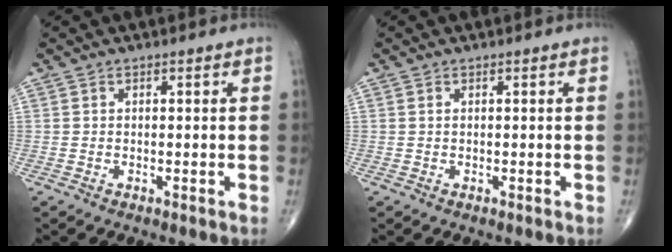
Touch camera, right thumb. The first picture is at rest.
{"total": 0.0}